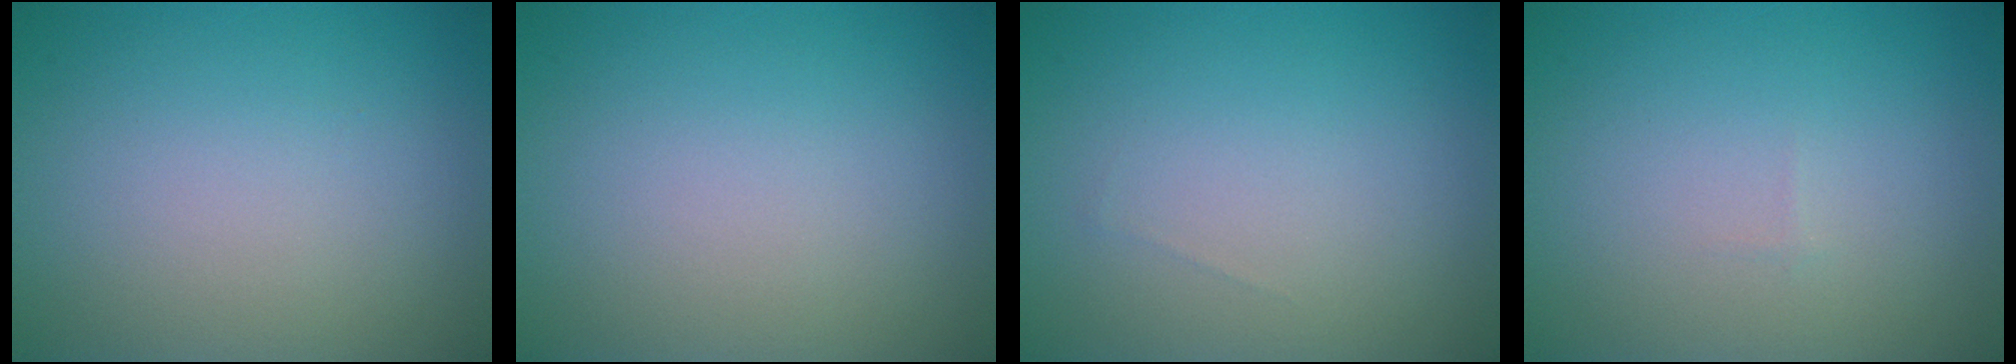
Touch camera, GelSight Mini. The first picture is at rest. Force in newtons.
{"total": 0.0}
{"total": 0.0}
{"total": 0.0}